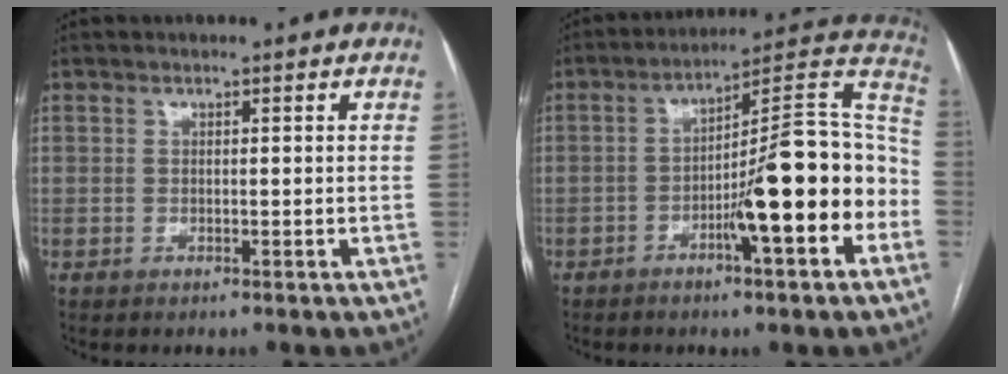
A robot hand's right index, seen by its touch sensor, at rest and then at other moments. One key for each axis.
{"total": 17.2, "fx": -5.1, "fy": 1.9, "fz": 16.4, "tx": -0.235, "ty": 0.023, "tz": -0.078}